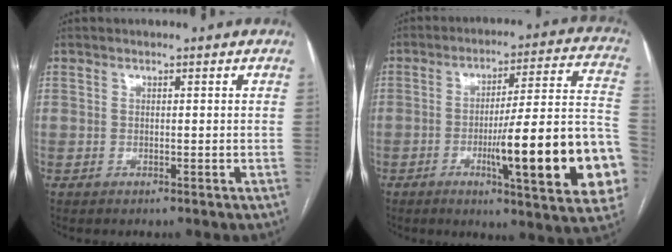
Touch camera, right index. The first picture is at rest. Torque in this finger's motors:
{"motor_torque": [2.14, 0.00, 1.05, 0.21]}